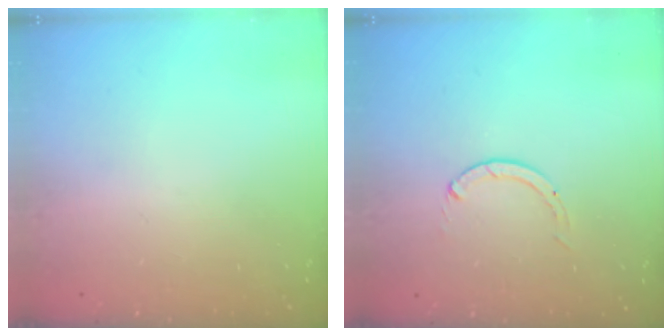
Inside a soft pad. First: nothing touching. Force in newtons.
{"total": 0.0}